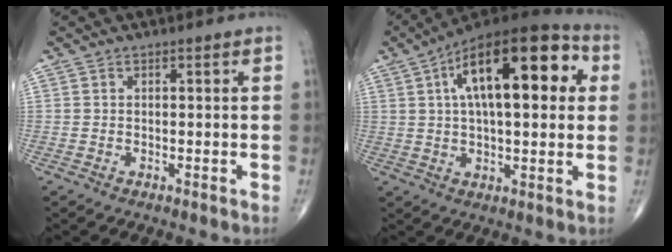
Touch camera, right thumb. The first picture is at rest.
{"total": 22.7, "force": [6.1, 9.5, 19.7], "torque": [-0.296, 0.020, 0.086]}